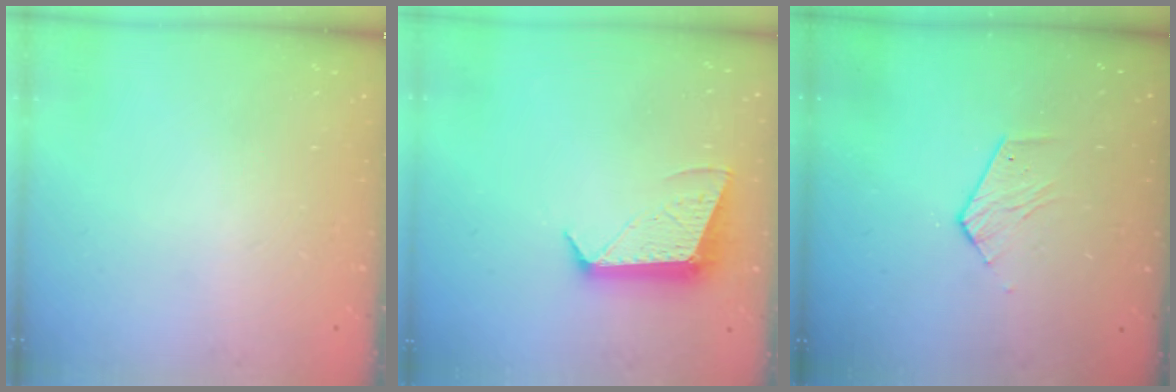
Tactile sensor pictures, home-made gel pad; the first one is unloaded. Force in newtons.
{"total": 10.0, "press": 10.0, "slide": 0.2}
{"total": 3.7, "press": 3.7, "slide": 0.3}